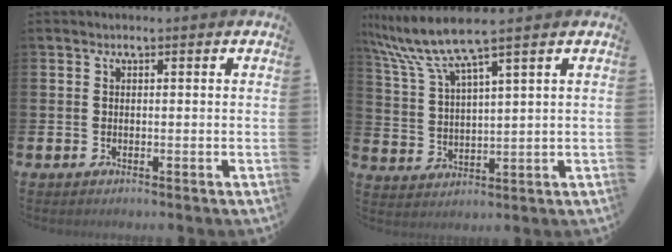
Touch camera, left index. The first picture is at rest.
{"total": 7.9, "force": [6.5, 0.6, 4.5], "torque": [-0.114, -0.021, 0.113]}